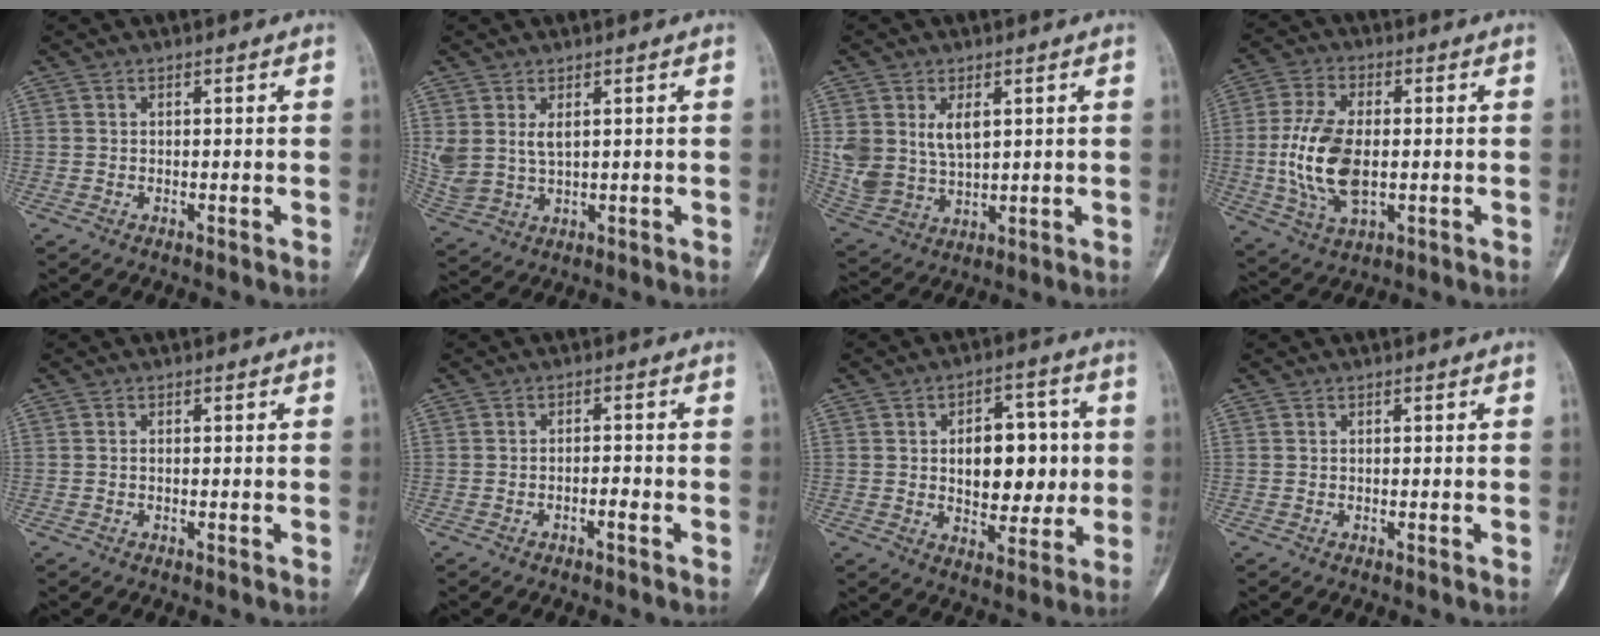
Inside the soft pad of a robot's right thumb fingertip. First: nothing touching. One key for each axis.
{"total": 5.8, "fx": 1.9, "fy": 3.3, "fz": 4.4, "tx": -0.101, "ty": -0.005, "tz": 0.053}
{"total": 9.0, "fx": 2.8, "fy": 5.7, "fz": 6.4, "tx": -0.120, "ty": -0.012, "tz": 0.071}
{"total": 13.4, "fx": -0.7, "fy": 7.2, "fz": 11.3, "tx": -0.232, "ty": -0.003, "tz": -0.009}
{"total": 0.0}
{"total": 1.9, "fx": -1.0, "fy": 0.6, "fz": 1.4, "tx": -0.024, "ty": 0.014, "tz": -0.017}
{"total": 13.6, "fx": 1.0, "fy": 8.2, "fz": 10.8, "tx": -0.104, "ty": 0.008, "tz": 0.018}
{"total": 0.0}